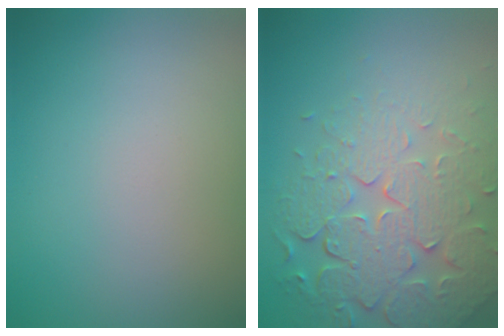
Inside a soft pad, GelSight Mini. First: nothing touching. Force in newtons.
{"total": 7.7, "press": 5.5, "slide": 5.4}